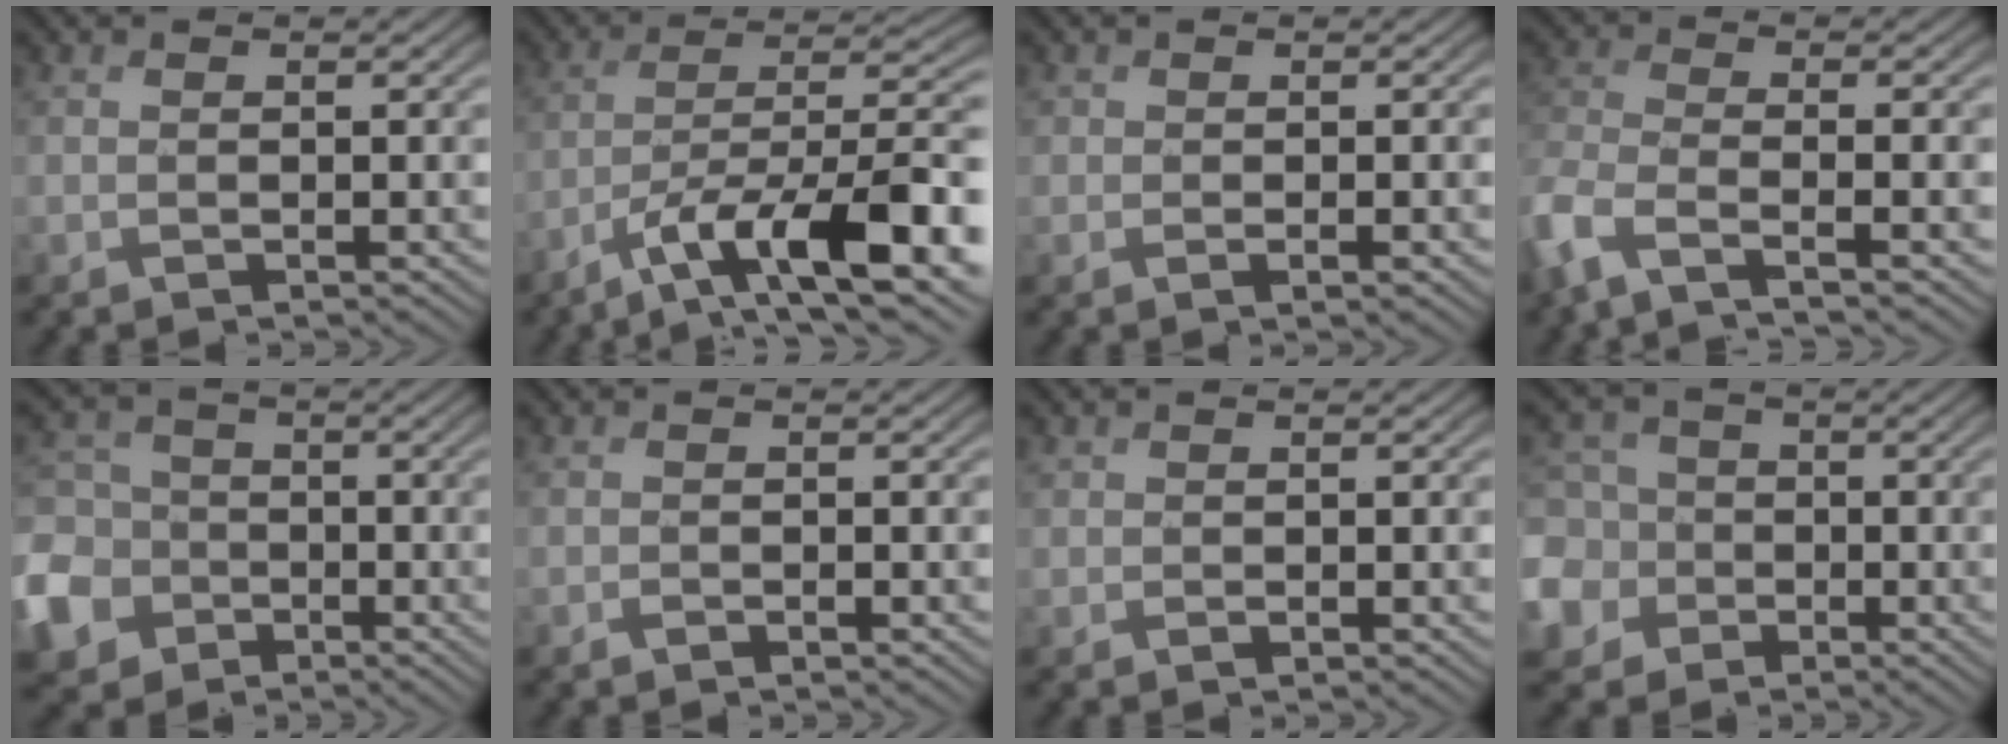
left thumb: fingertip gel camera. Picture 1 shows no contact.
{"total": 13.6, "force": [-6.8, 4.2, 11.0], "torque": [-0.186, -0.005, -0.111]}
{"total": 1.5, "force": [-0.3, 0.9, 1.2], "torque": [-0.020, -0.004, -0.006]}
{"total": 5.9, "force": [-3.8, 1.5, 4.3], "torque": [-0.100, -0.012, -0.088]}
{"total": 11.4, "force": [-4.6, 9.4, 4.5], "torque": [-0.151, -0.037, -0.112]}
{"total": 0.9, "force": [-0.5, 0.4, 0.5], "torque": [-0.009, 0.000, -0.009]}
{"total": 0.7, "force": [0.2, 0.6, 0.3], "torque": [-0.006, -0.003, 0.005]}
{"total": 10.3, "force": [-3.0, 9.2, 3.3], "torque": [-0.127, -0.020, -0.085]}